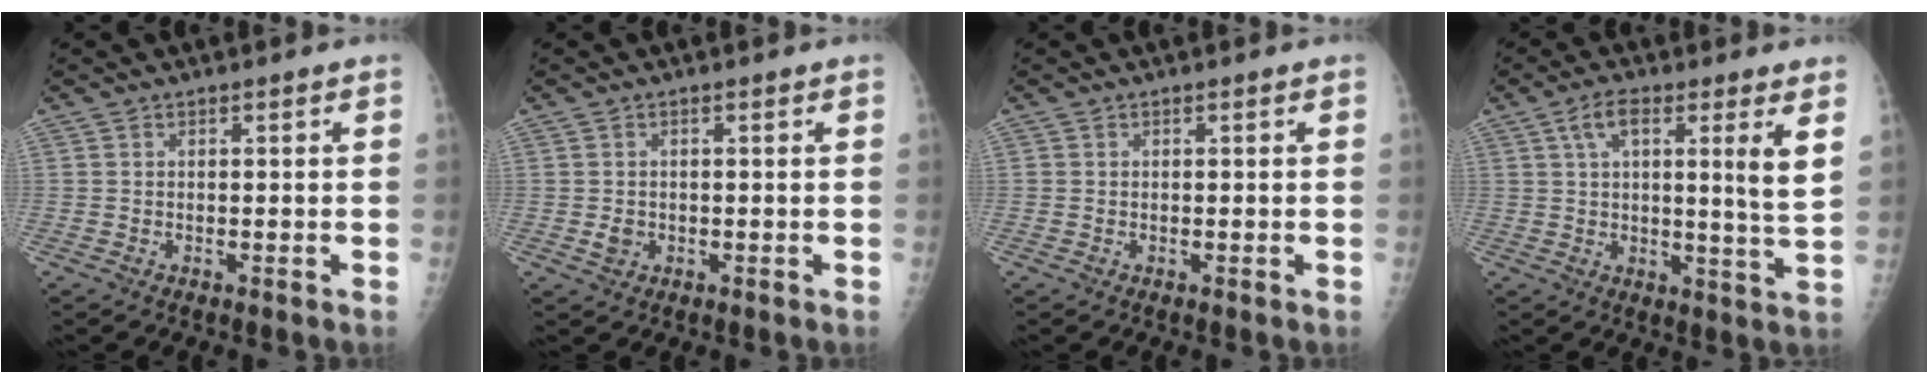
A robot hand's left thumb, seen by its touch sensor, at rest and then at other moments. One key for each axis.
{"total": 1.9, "fx": -0.3, "fy": 1.6, "fz": 1.0, "tx": -0.012, "ty": 0.000, "tz": -0.001}
{"total": 0.0}
{"total": 10.3, "fx": 4.2, "fy": 1.4, "fz": 9.4, "tx": -0.154, "ty": -0.024, "tz": 0.057}